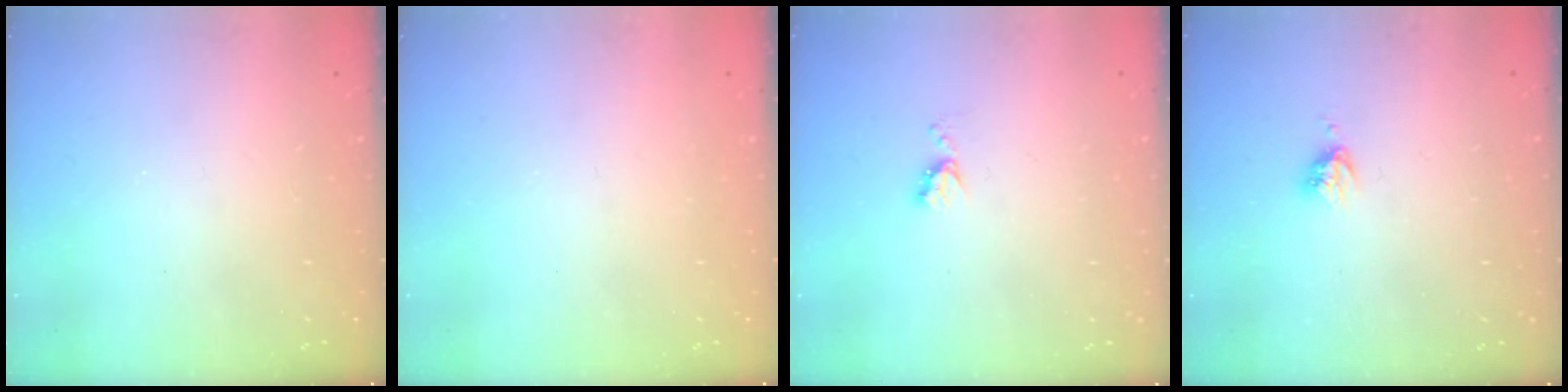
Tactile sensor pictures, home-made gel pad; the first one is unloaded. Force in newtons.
{"total": 0.0}
{"total": 4.4, "press": 4.3, "slide": 0.5}
{"total": 3.4, "press": 3.3, "slide": 0.5}